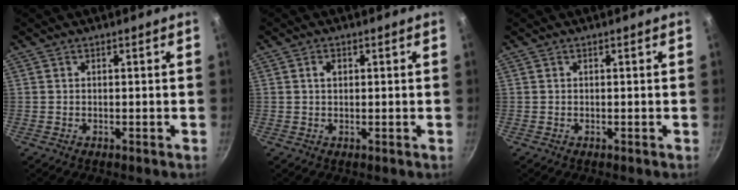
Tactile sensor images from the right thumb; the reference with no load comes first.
{"total": 1.7, "force": [0.4, 1.2, 1.1], "torque": [-0.013, 0.004, 0.007]}
{"total": 0.0}